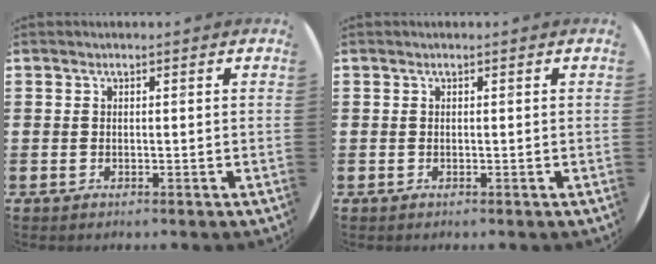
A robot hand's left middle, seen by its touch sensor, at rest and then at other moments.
{"total": 0.0}